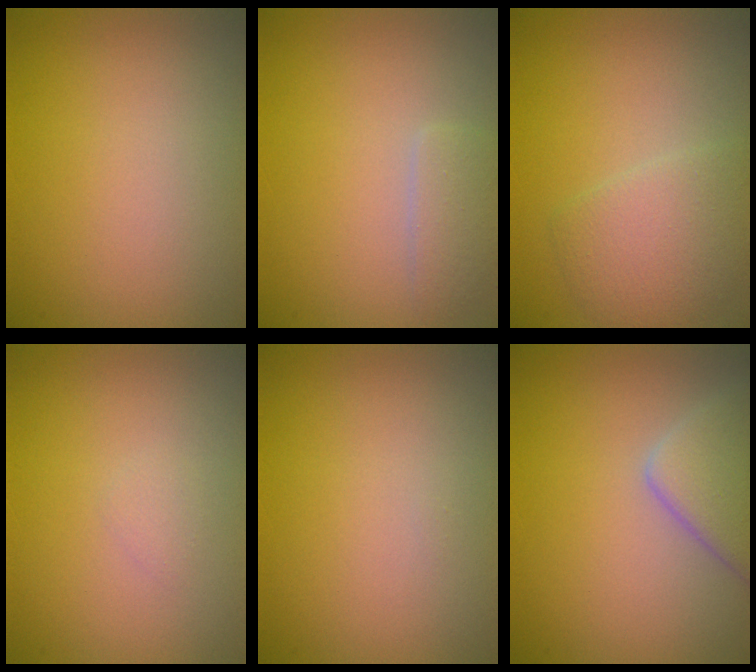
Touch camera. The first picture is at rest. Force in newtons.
{"total": 1.5, "press": 1.5, "slide": 0.1}
{"total": 3.0, "press": 3.0, "slide": 0.1}
{"total": 0.5, "press": 0.5, "slide": 0.0}
{"total": 0.0}
{"total": 3.7, "press": 3.7, "slide": 0.3}